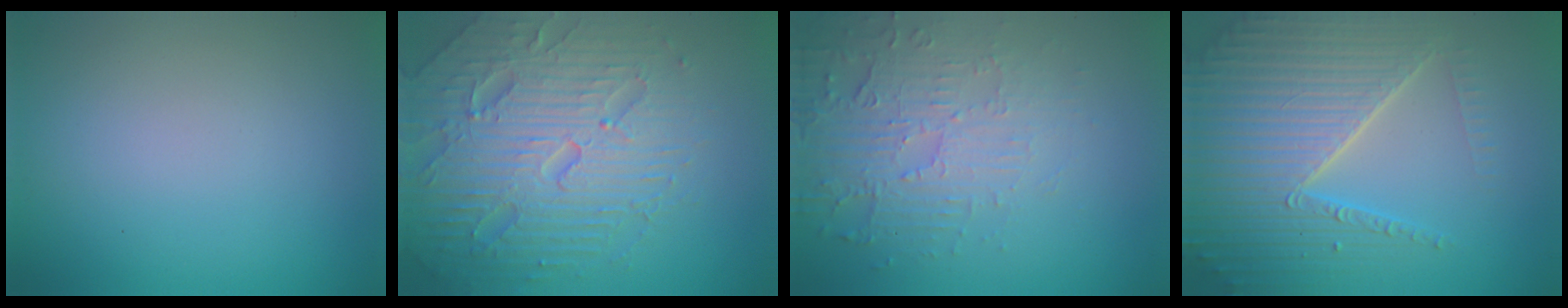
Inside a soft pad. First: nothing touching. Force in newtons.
{"total": 7.4, "press": 7.3, "slide": 1.6}
{"total": 5.2, "press": 3.4, "slide": 4.0}
{"total": 7.1, "press": 6.9, "slide": 1.6}